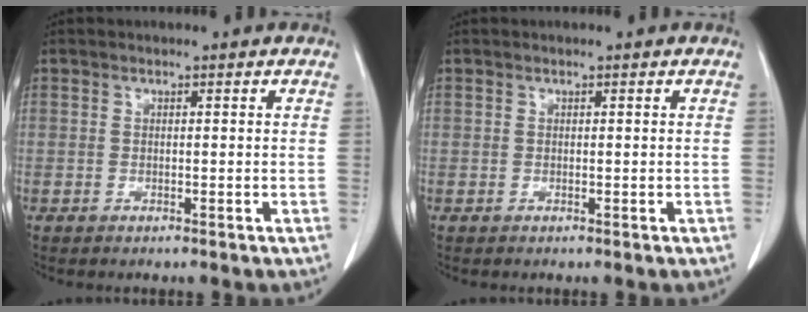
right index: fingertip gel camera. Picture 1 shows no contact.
{"total": 0.0}